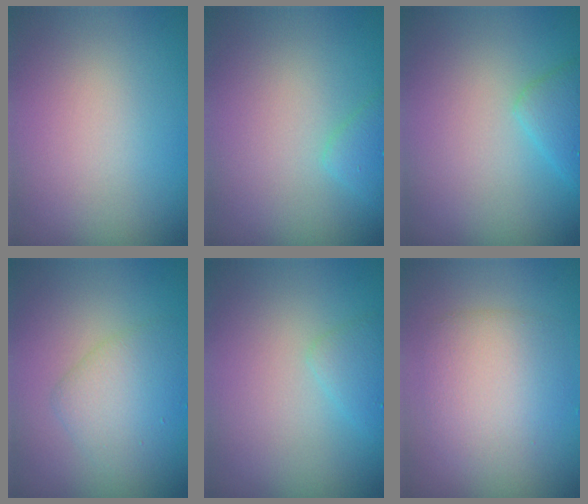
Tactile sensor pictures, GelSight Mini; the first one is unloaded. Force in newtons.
{"total": 1.5, "press": 1.5, "slide": 0.0}
{"total": 2.0, "press": 2.0, "slide": 0.1}
{"total": 2.9, "press": 2.9, "slide": 0.0}
{"total": 1.3, "press": 1.3, "slide": 0.1}
{"total": 3.7, "press": 3.7, "slide": 0.1}